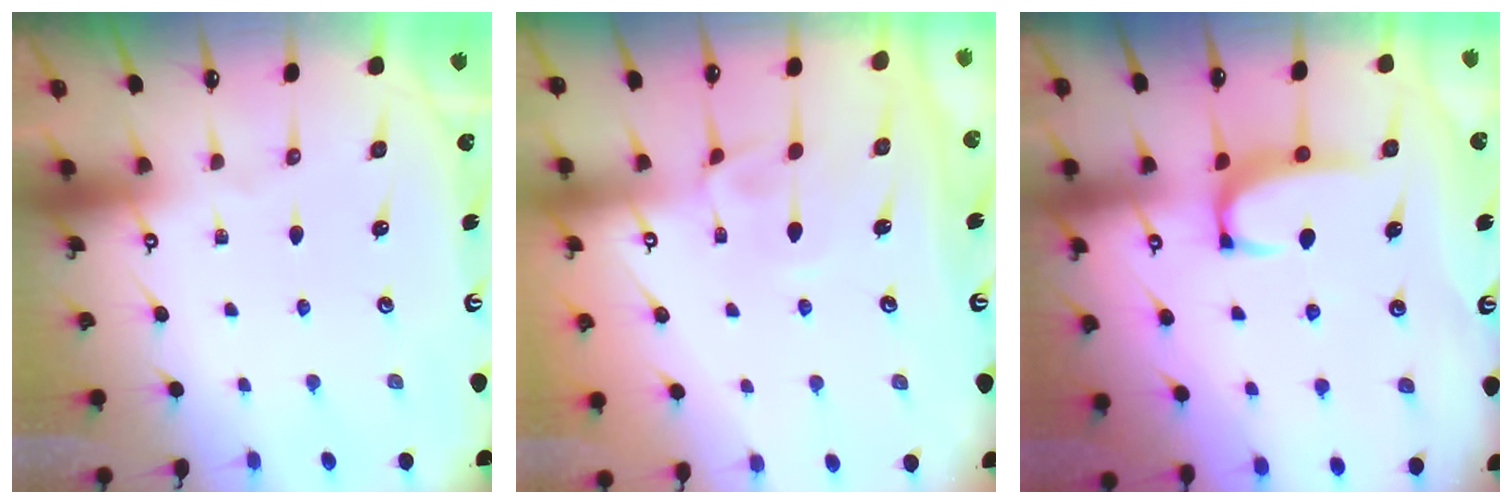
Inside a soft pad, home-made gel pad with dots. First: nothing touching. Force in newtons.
{"total": 1.6, "press": 1.3, "slide": 1.0}
{"total": 2.3, "press": 2.2, "slide": 0.6}